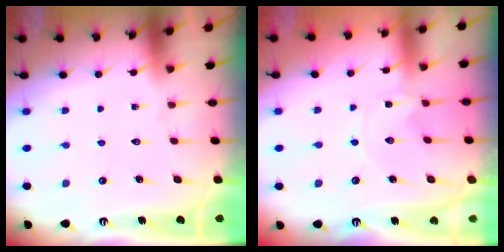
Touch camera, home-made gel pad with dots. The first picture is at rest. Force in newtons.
{"total": 0.8, "press": 0.8, "slide": 0.1}